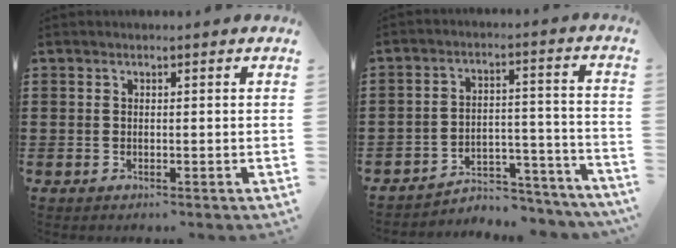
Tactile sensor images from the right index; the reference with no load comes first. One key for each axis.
{"total": 4.3, "fx": -4.0, "fy": 1.3, "fz": 1.0, "tx": -0.022, "ty": 0.008, "tz": -0.084}